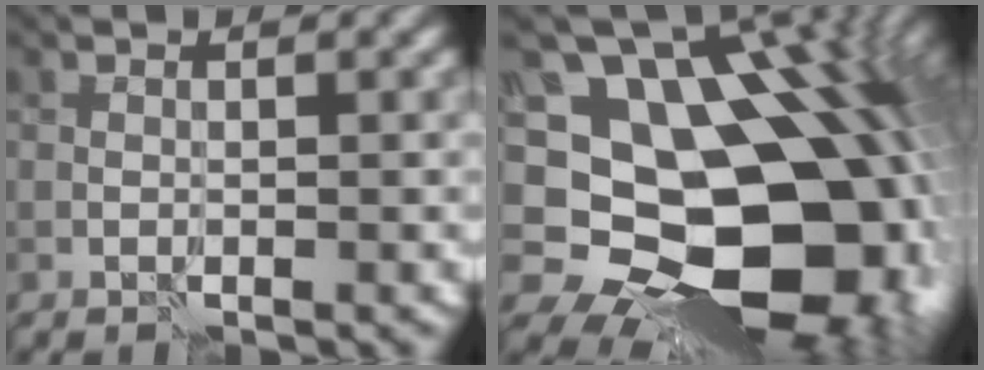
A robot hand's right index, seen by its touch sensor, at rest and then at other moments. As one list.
[{"total": 18.7, "force": [-0.1, 13.6, 12.9], "torque": [-0.199, -0.020, 0.035]}]